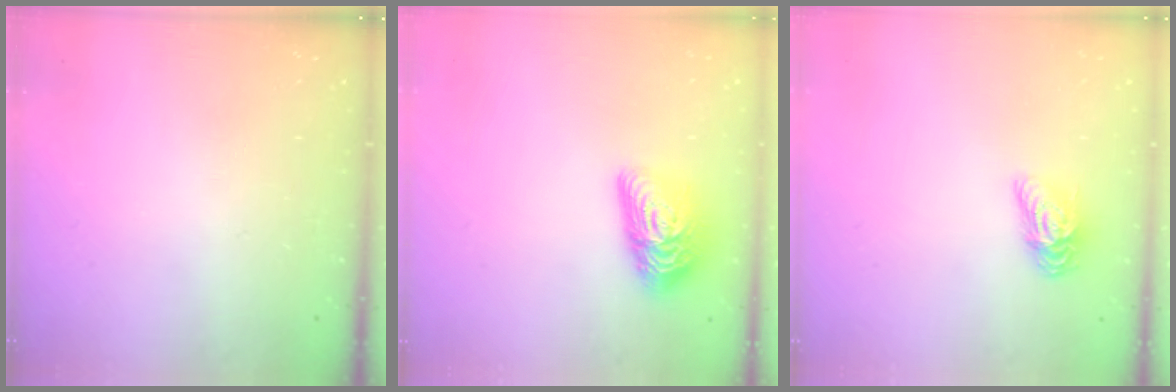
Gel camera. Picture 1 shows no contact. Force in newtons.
{"total": 15.0, "press": 14.9, "slide": 1.0}
{"total": 8.6, "press": 8.6, "slide": 0.4}